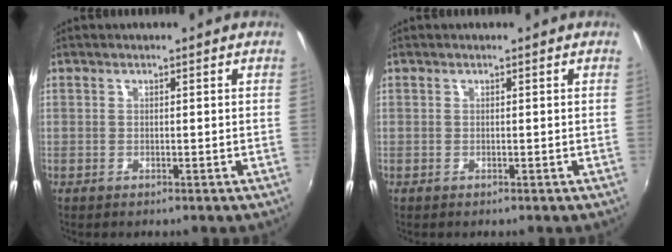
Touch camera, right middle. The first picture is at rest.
{"total": 0.0}